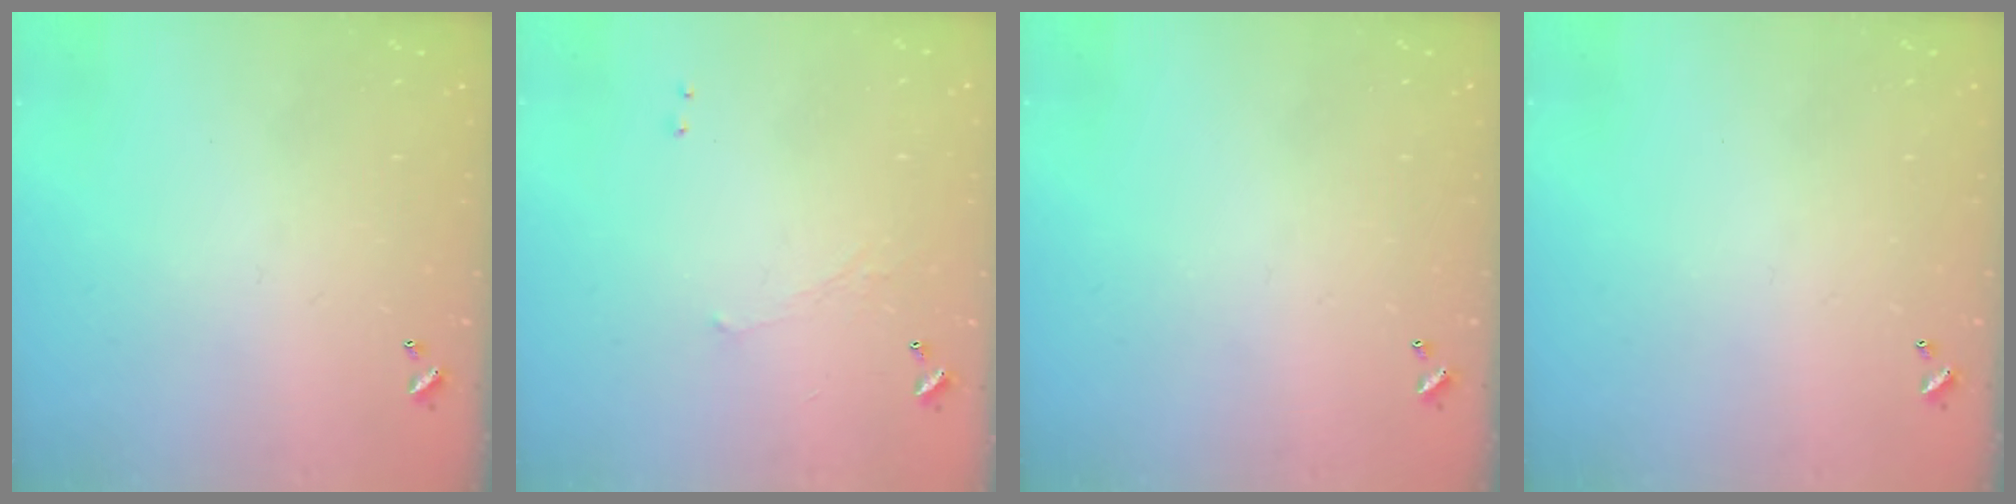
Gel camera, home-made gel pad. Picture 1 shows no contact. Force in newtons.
{"total": 0.6, "press": 0.2, "slide": 0.5}
{"total": 0.0}
{"total": 0.0}